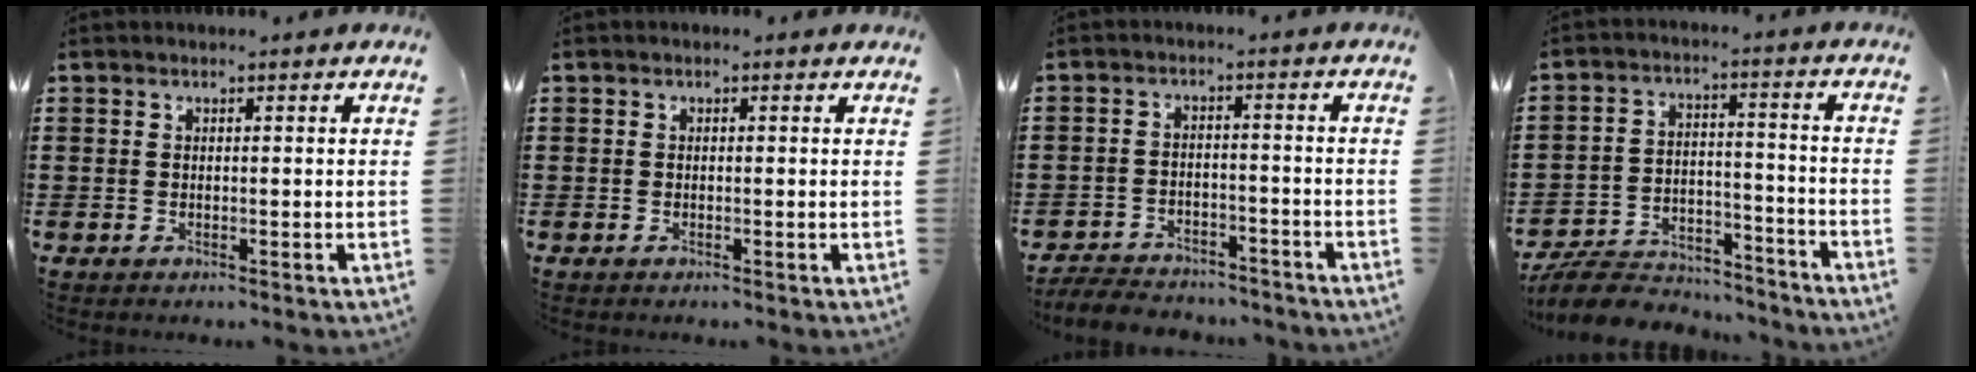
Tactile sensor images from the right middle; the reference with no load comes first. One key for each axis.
{"total": 0.0}
{"total": 4.3, "fx": -4.2, "fy": 0.7, "fz": 0.1, "tx": -0.011, "ty": 0.006, "tz": -0.091}
{"total": 7.9, "fx": -7.7, "fy": 1.6, "fz": 1.3, "tx": -0.028, "ty": 0.021, "tz": -0.153}